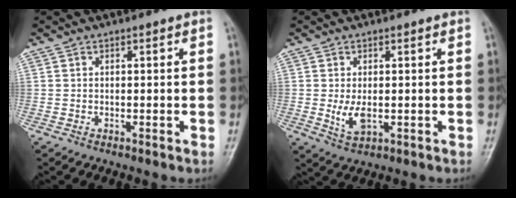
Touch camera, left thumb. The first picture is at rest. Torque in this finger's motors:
{"motor_torque": [0.12, 0.12, 0.24, -0.04, 0.08]}